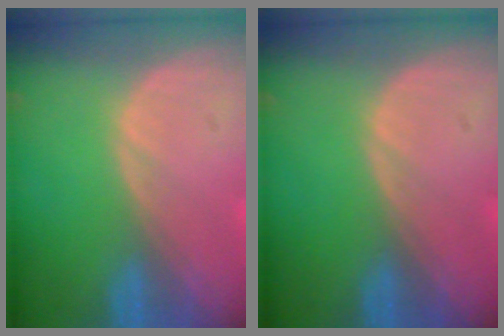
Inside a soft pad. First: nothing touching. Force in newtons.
{"total": 0.0}